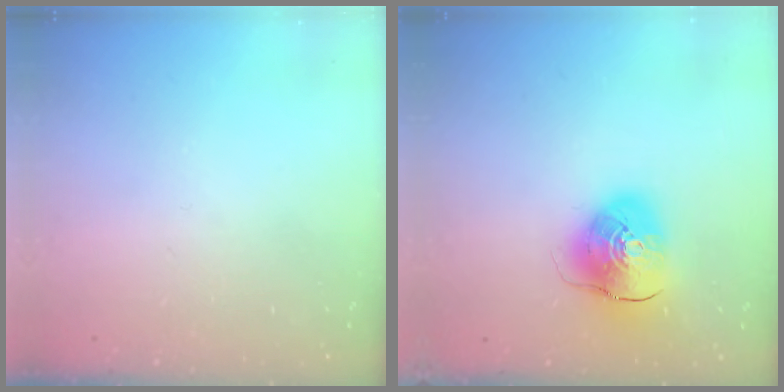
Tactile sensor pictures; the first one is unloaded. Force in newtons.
{"total": 11.8, "press": 11.7, "slide": 1.9}